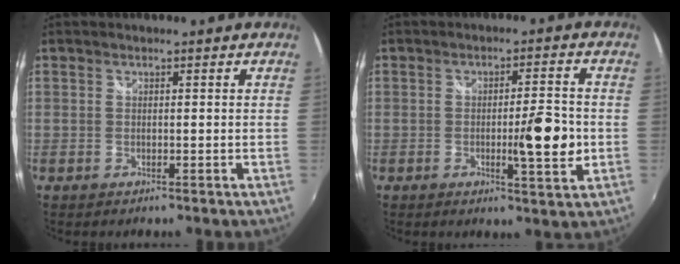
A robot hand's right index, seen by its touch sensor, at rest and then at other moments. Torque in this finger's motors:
{"motor_torque": [1.68, 0.46, 0.40, 0.09]}